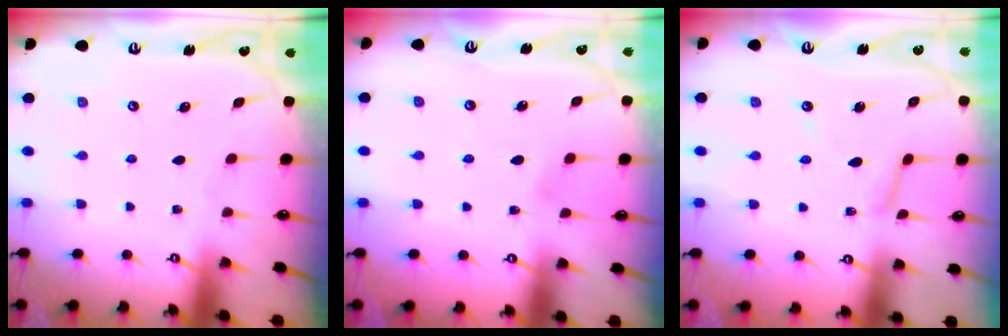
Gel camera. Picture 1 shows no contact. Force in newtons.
{"total": 4.8, "press": 4.8, "slide": 0.7}
{"total": 5.2, "press": 5.2, "slide": 0.3}